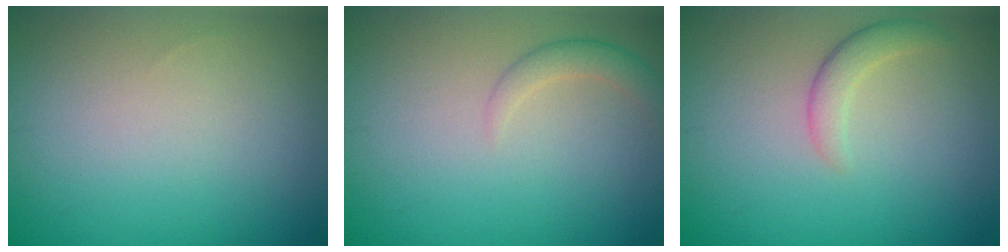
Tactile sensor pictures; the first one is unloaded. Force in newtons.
{"total": 1.7, "press": 1.7, "slide": 0.1}
{"total": 1.9, "press": 1.9, "slide": 0.2}